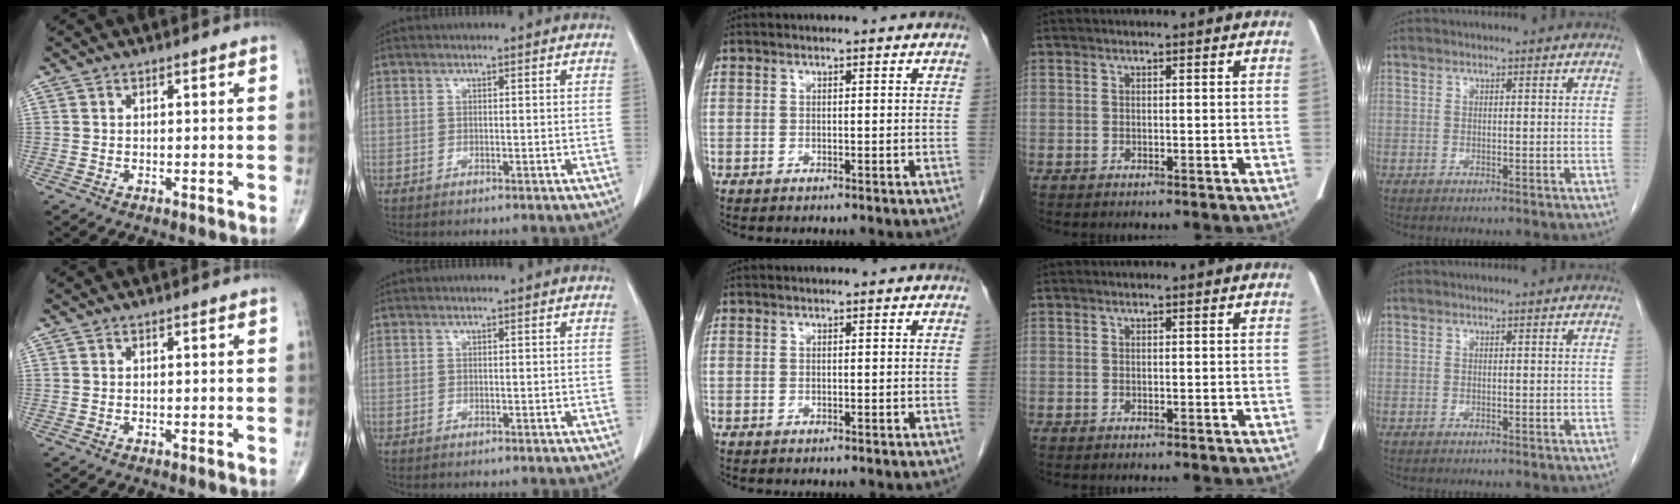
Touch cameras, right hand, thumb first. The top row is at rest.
{}